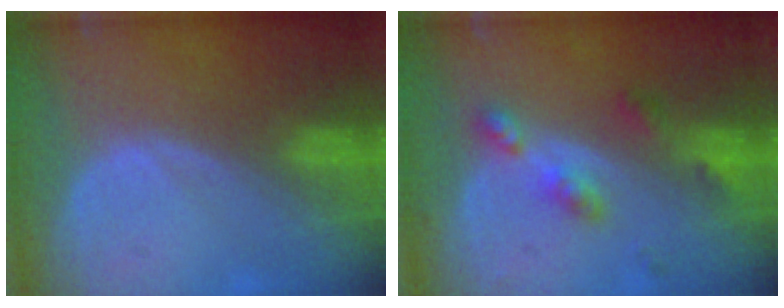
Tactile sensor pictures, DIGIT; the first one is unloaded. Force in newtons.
{"total": 4.8, "press": 4.8, "slide": 0.1}